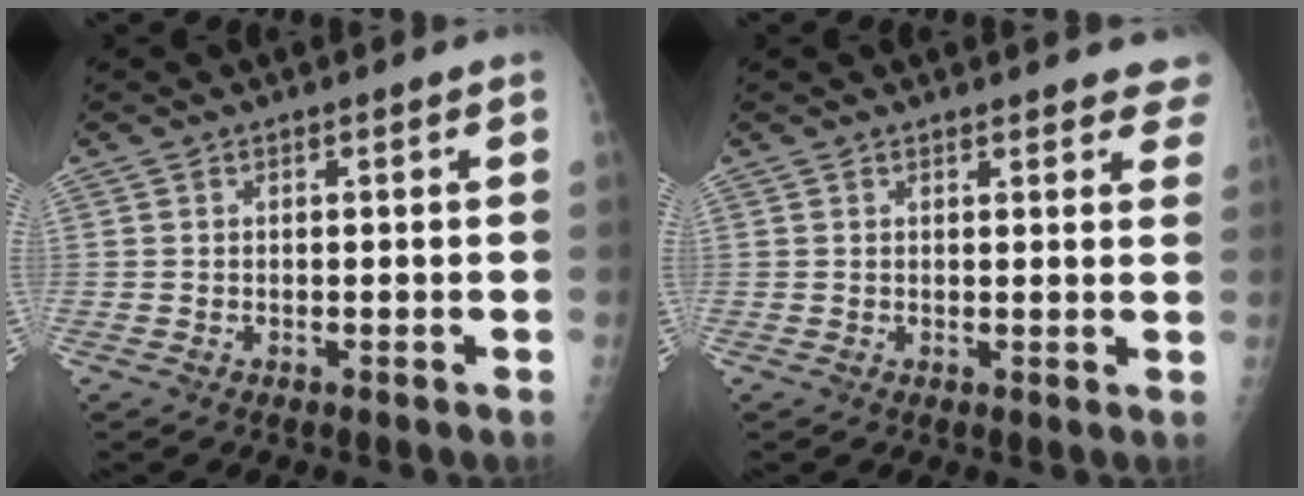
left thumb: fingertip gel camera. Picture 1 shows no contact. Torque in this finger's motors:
{"motor_torque": [-0.43, 0.05, -0.18, -0.18, 0.05]}